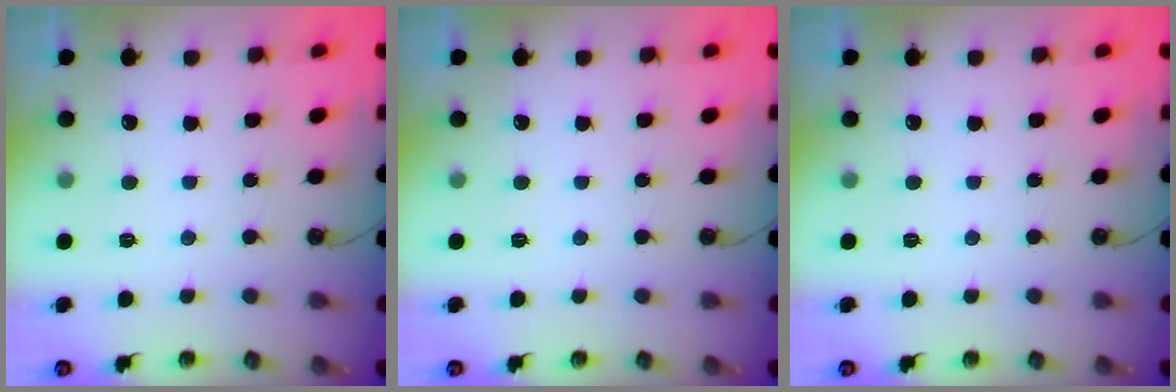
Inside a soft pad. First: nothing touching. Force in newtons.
{"total": 0.0}
{"total": 0.0}